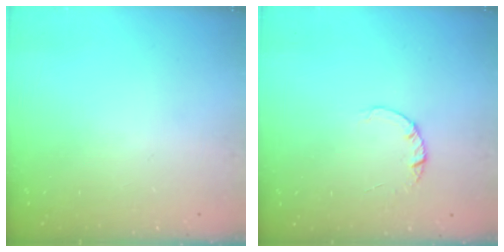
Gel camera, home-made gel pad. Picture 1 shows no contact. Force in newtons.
{"total": 1.4, "press": 1.4, "slide": 0.2}